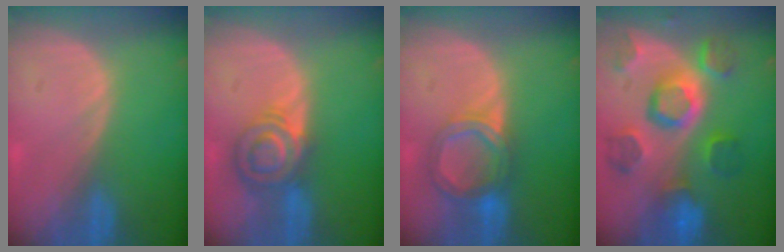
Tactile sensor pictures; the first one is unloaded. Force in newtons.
{"total": 6.5, "press": 6.3, "slide": 1.8}
{"total": 6.5, "press": 5.7, "slide": 3.1}
{"total": 11.3, "press": 10.0, "slide": 5.3}